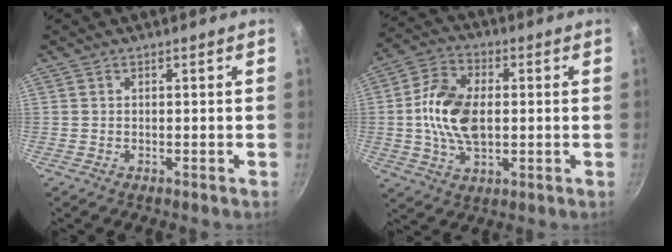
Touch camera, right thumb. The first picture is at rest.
{"total": 13.4, "force": [0.1, 8.3, 10.5], "torque": [-0.182, 0.015, -0.007]}